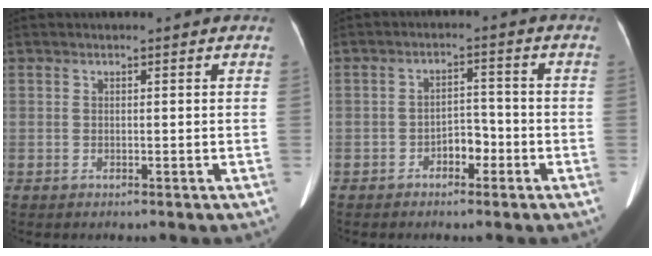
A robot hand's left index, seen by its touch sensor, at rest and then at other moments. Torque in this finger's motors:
{"motor_torque": [-0.01, 0.00, 0.00, 0.00]}